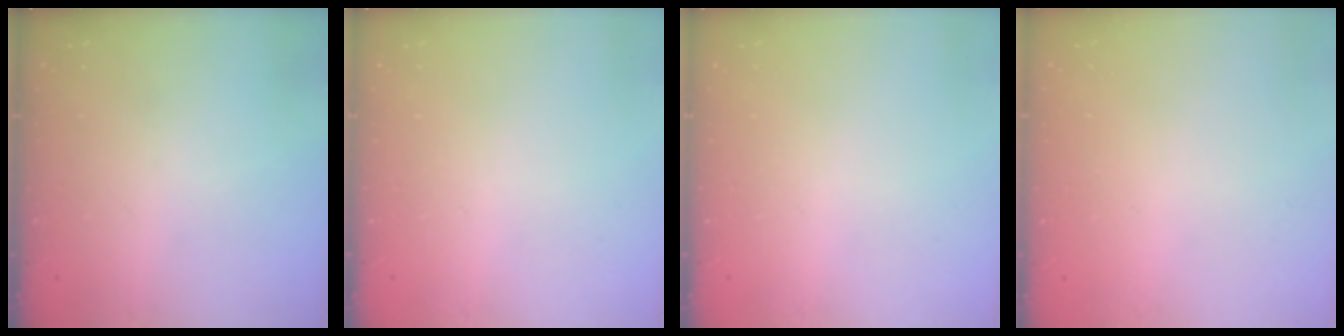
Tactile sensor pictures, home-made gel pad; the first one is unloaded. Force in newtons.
{"total": 0.0}
{"total": 0.0}
{"total": 0.0}